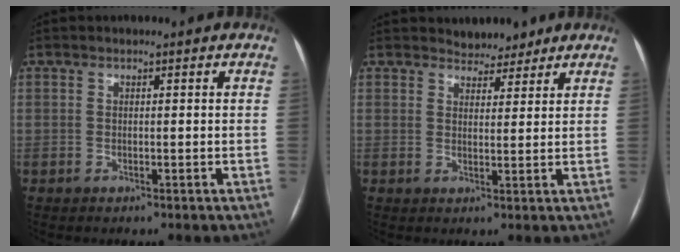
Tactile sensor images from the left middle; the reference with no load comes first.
{"total": 3.6, "force": [3.2, 1.8, 0.4], "torque": [-0.003, 0.002, 0.045]}